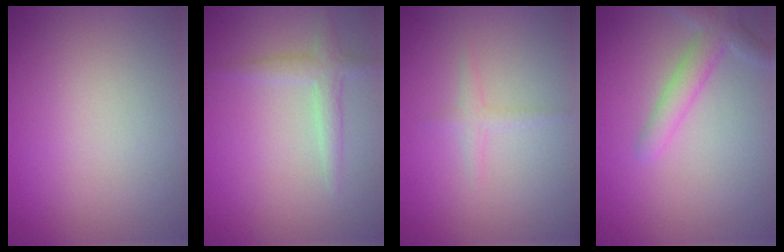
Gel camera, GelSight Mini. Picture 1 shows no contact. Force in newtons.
{"total": 2.1, "press": 2.1, "slide": 0.1}
{"total": 1.1, "press": 1.1, "slide": 0.0}
{"total": 2.8, "press": 2.8, "slide": 0.2}